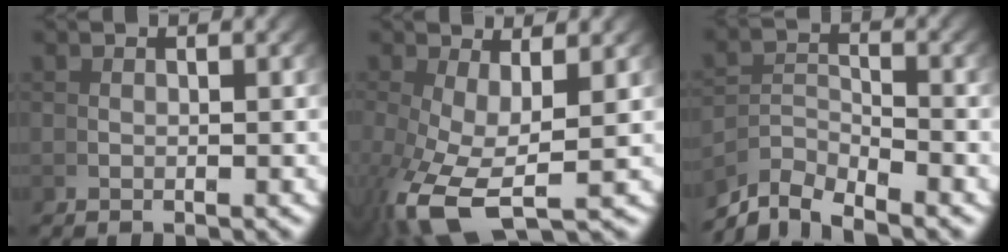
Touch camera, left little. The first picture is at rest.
{"total": 6.1, "force": [-1.4, 2.5, 5.4], "torque": [-0.141, -0.044, 0.005]}
{"total": 4.2, "force": [-3.2, 1.7, 2.1], "torque": [-0.047, -0.027, -0.048]}